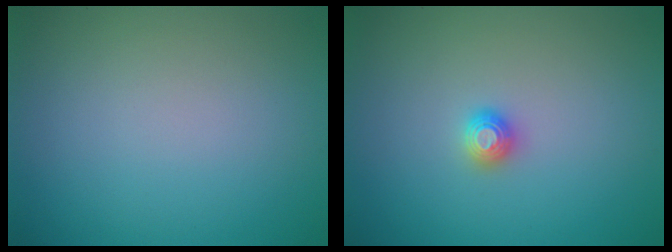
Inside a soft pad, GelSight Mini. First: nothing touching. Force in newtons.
{"total": 0.9, "press": 0.9, "slide": 0.0}